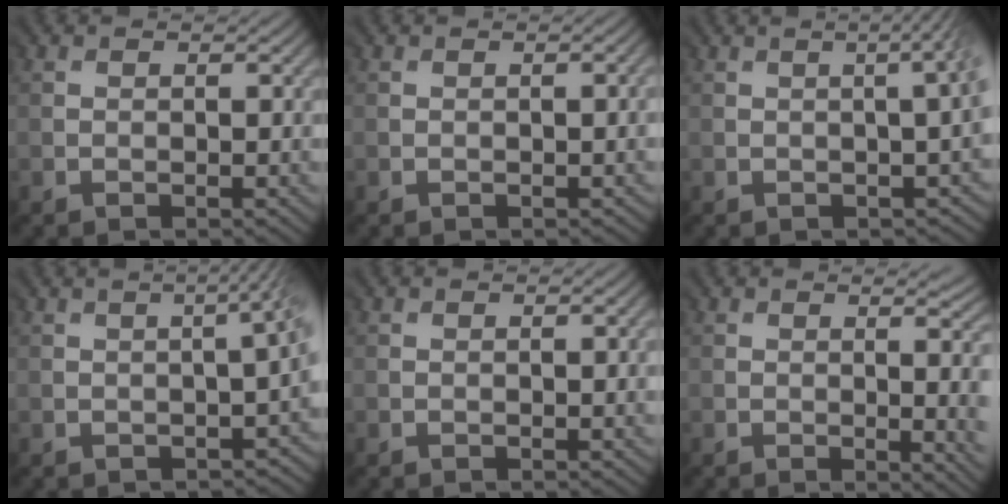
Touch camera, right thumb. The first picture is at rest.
{"total": 0.6, "force": [-0.1, 0.0, 0.6], "torque": [-0.006, 0.002, -0.002]}
{"total": 5.7, "force": [0.0, 2.1, 5.3], "torque": [-0.027, 0.018, -0.010]}
{"total": 5.6, "force": [-0.5, 2.1, 5.2], "torque": [-0.030, 0.009, -0.012]}
{"total": 0.9, "force": [-0.1, 0.1, 0.9], "torque": [-0.013, -0.001, -0.001]}
{"total": 7.6, "force": [-0.2, 3.2, 6.9], "torque": [-0.048, 0.005, -0.007]}